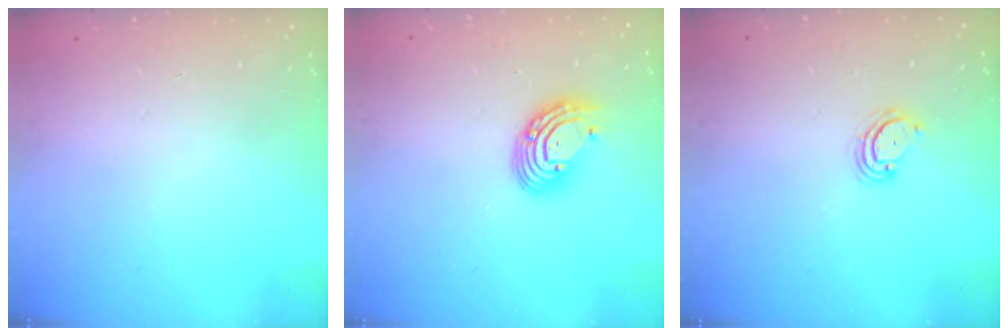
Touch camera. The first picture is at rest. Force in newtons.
{"total": 8.9, "press": 8.8, "slide": 0.8}
{"total": 4.2, "press": 4.1, "slide": 0.3}